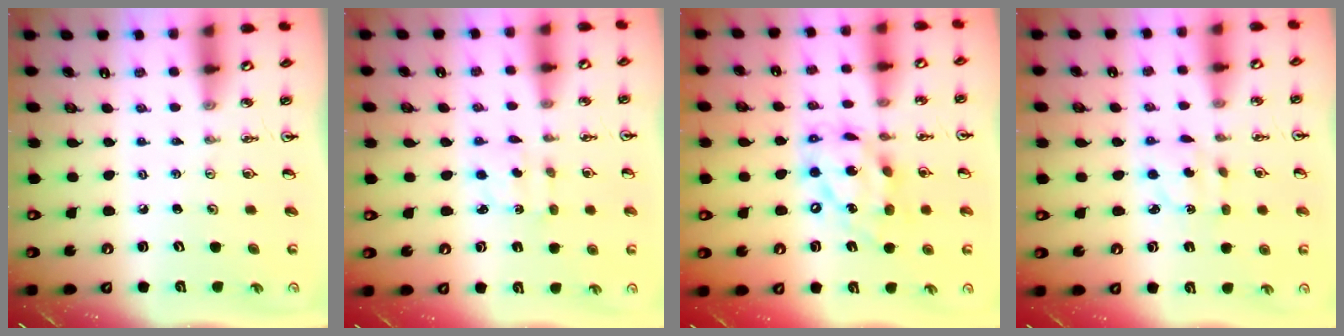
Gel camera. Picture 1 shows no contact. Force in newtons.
{"total": 2.4, "press": 2.3, "slide": 0.6}
{"total": 15.6, "press": 15.6, "slide": 1.0}
{"total": 3.8, "press": 3.7, "slide": 0.8}